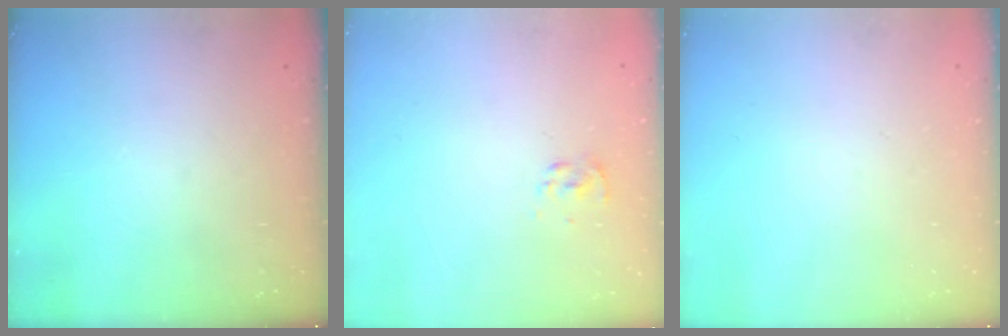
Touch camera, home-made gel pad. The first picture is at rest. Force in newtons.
{"total": 2.3, "press": 2.1, "slide": 0.9}
{"total": 0.0}